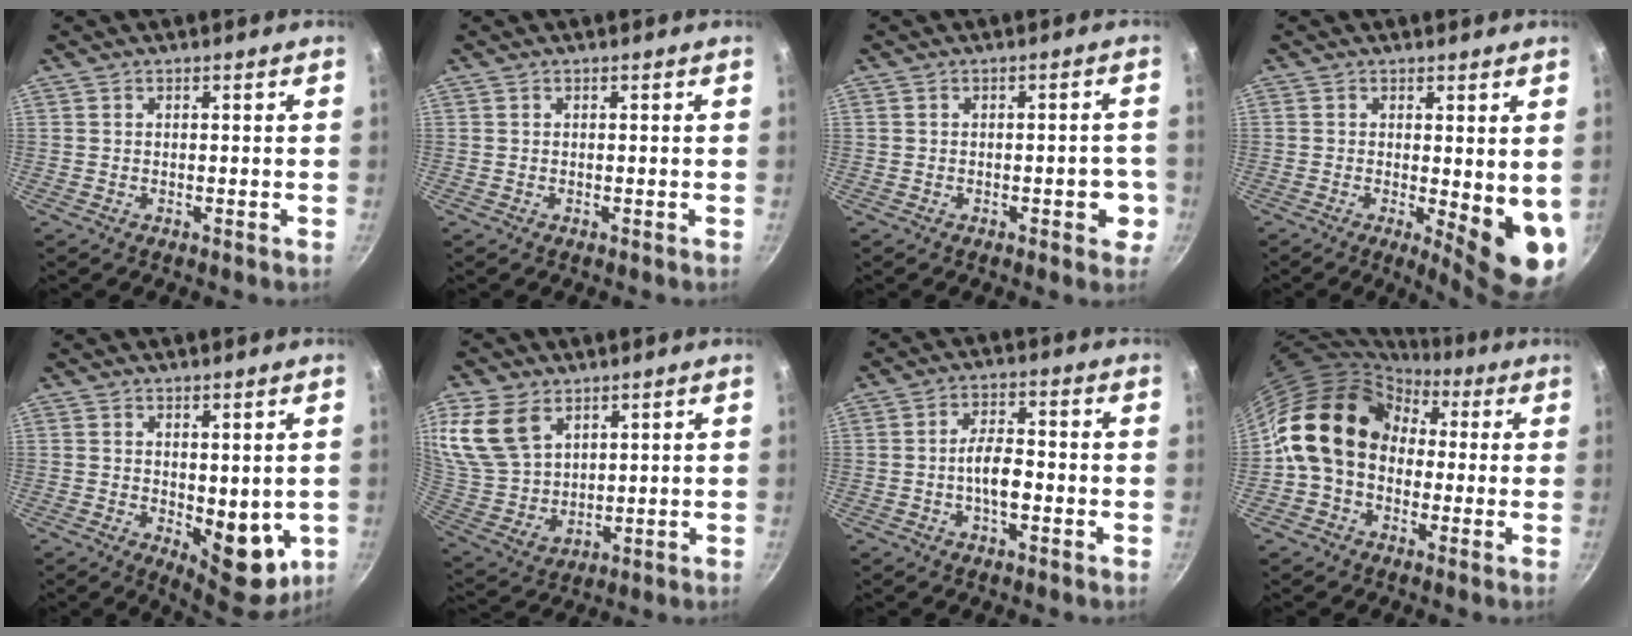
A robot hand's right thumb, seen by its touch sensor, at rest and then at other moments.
{"total": 0.0}
{"total": 4.9, "force": [-1.5, 2.3, 4.1], "torque": [-0.028, 0.013, -0.019]}
{"total": 9.8, "force": [-0.5, 3.1, 9.3], "torque": [-0.103, -0.021, 0.000]}
{"total": 10.4, "force": [-0.4, 5.6, 8.8], "torque": [-0.084, -0.017, 0.009]}
{"total": 15.9, "force": [7.9, 10.5, 9.0], "torque": [-0.189, -0.020, 0.172]}
{"total": 5.9, "force": [-1.6, 2.5, 5.1], "torque": [-0.081, 0.023, -0.031]}
{"total": 15.8, "force": [1.3, 12.6, 9.5], "torque": [-0.134, 0.041, 0.005]}